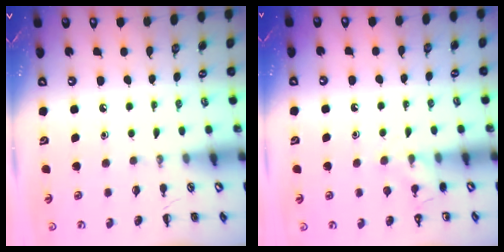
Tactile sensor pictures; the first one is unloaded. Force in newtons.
{"total": 7.4, "press": 7.3, "slide": 1.5}